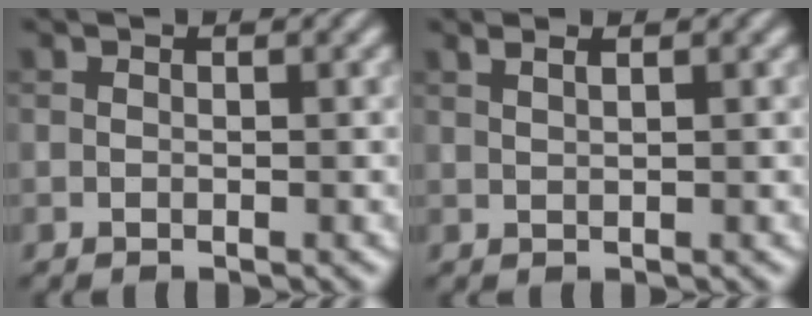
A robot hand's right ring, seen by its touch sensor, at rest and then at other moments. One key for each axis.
{"total": 1.6, "fx": 1.1, "fy": 0.6, "fz": 1.0, "tx": -0.003, "ty": -0.004, "tz": 0.007}